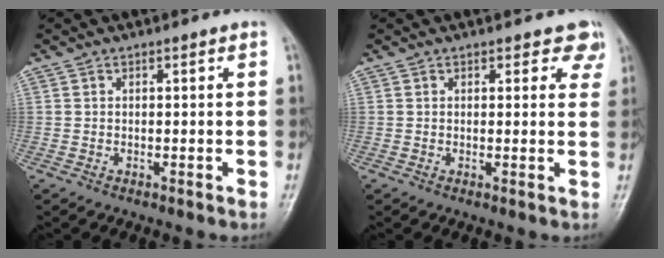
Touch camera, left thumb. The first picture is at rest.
{"total": 3.7, "force": [2.7, 2.1, 1.5], "torque": [0.018, -0.011, 0.020]}